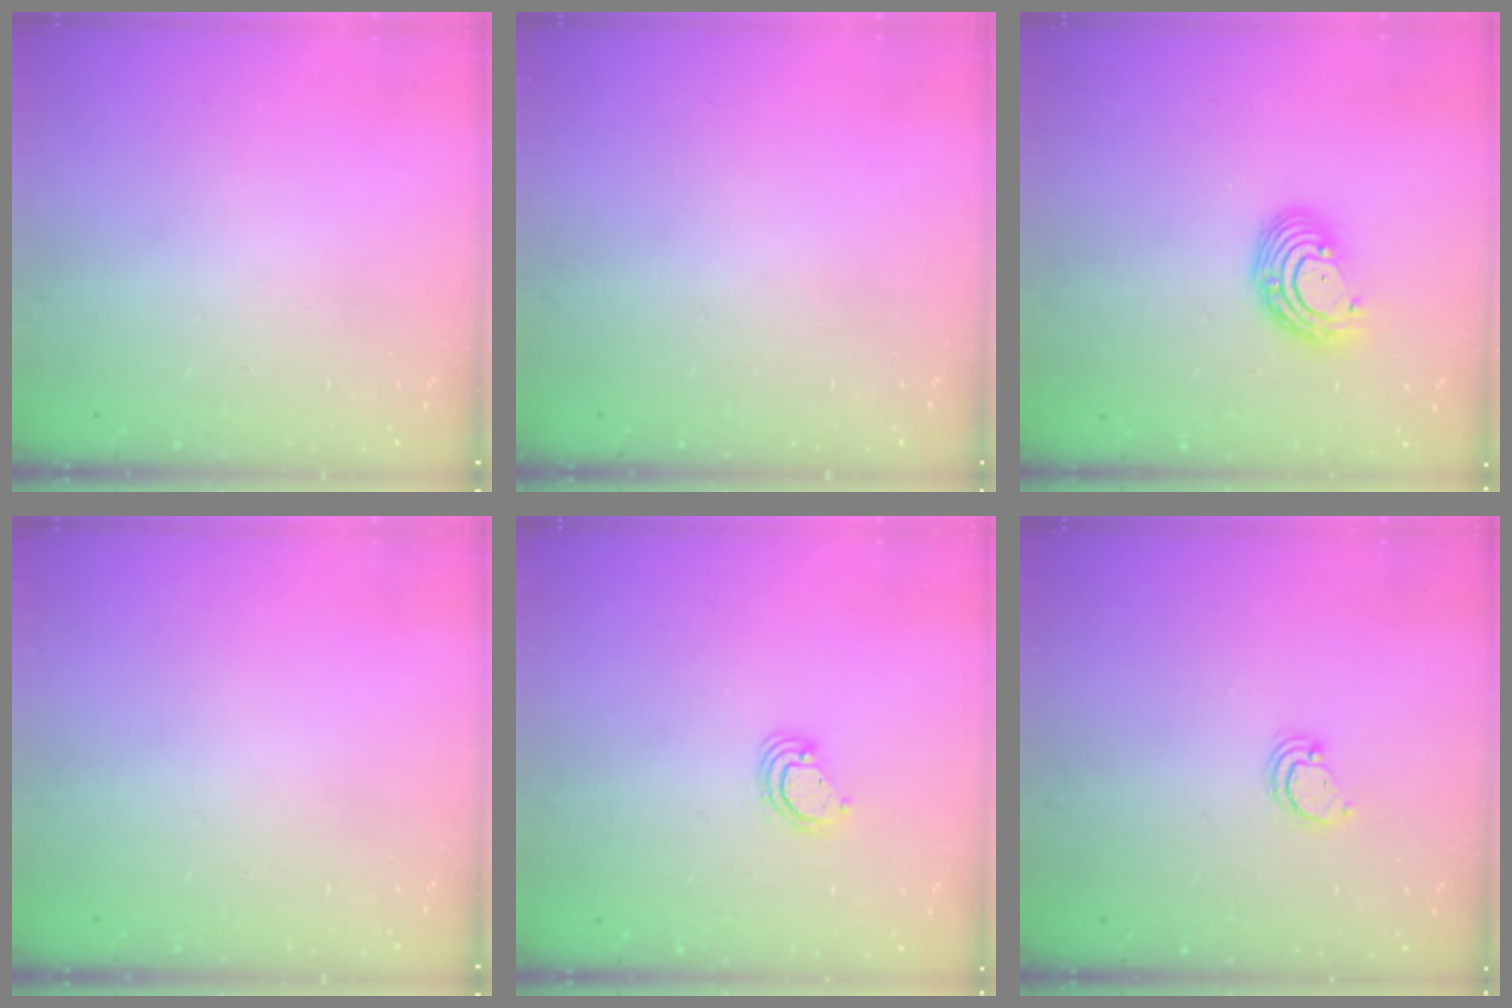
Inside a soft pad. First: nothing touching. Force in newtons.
{"total": 0.0}
{"total": 9.0, "press": 8.8, "slide": 1.7}
{"total": 0.0}
{"total": 3.9, "press": 3.9, "slide": 0.1}
{"total": 2.6, "press": 2.6, "slide": 0.2}